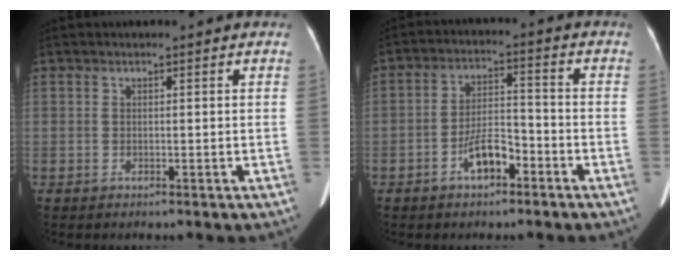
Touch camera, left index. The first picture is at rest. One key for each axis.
{"total": 6.1, "fx": -3.4, "fy": 2.4, "fz": 4.4, "tx": -0.088, "ty": 0.015, "tz": -0.058}